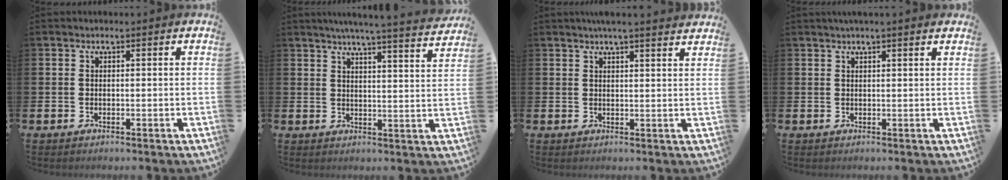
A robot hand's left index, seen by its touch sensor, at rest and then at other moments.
{"total": 5.7, "force": [5.4, -1.0, 1.6], "torque": [-0.034, -0.035, 0.090]}
{"total": 3.5, "force": [3.4, -0.2, 0.8], "torque": [-0.018, -0.014, 0.060]}
{"total": 1.5, "force": [1.4, -0.1, 0.7], "torque": [-0.010, 0.000, 0.025]}